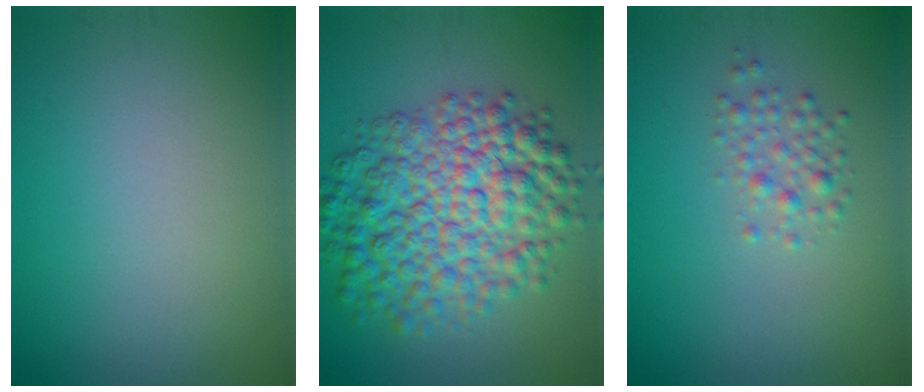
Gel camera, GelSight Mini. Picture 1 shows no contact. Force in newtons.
{"total": 9.4, "press": 9.4, "slide": 0.2}
{"total": 1.8, "press": 1.8, "slide": 0.1}